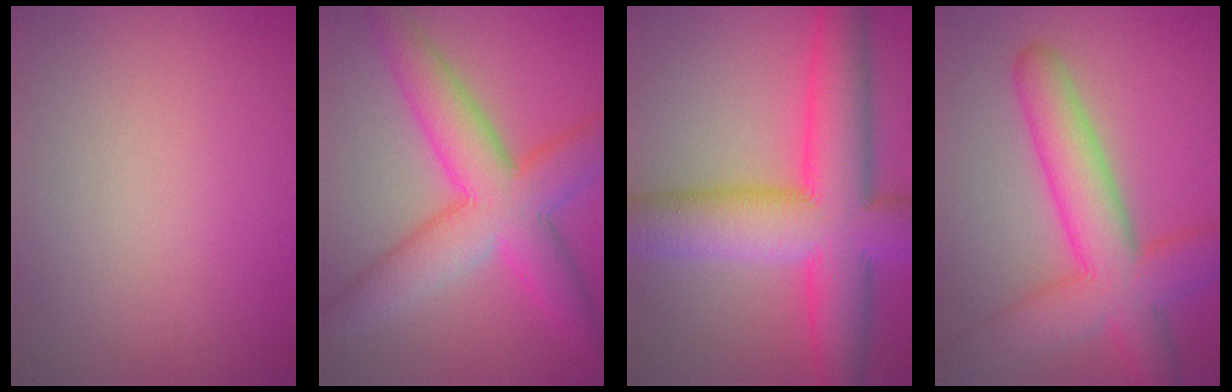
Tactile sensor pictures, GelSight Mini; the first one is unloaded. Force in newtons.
{"total": 7.3, "press": 7.3, "slide": 0.4}
{"total": 12.5, "press": 12.5, "slide": 0.2}
{"total": 8.7, "press": 8.7, "slide": 0.2}